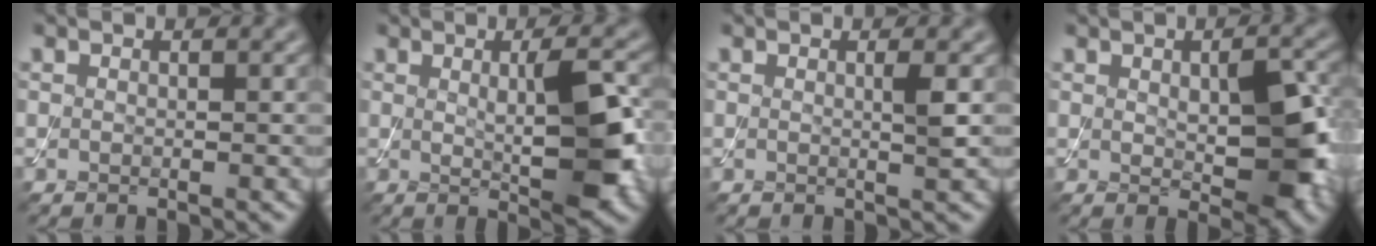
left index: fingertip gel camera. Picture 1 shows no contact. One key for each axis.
{"total": 6.2, "fx": 0.4, "fy": 1.2, "fz": 6.1, "tx": -0.087, "ty": -0.002, "tz": 0.011}
{"total": 1.2, "fx": 0.2, "fy": 0.1, "fz": 1.2, "tx": -0.019, "ty": 0.000, "tz": -0.001}
{"total": 5.8, "fx": 0.2, "fy": 2.5, "fz": 5.3, "tx": -0.076, "ty": -0.002, "tz": 0.011}